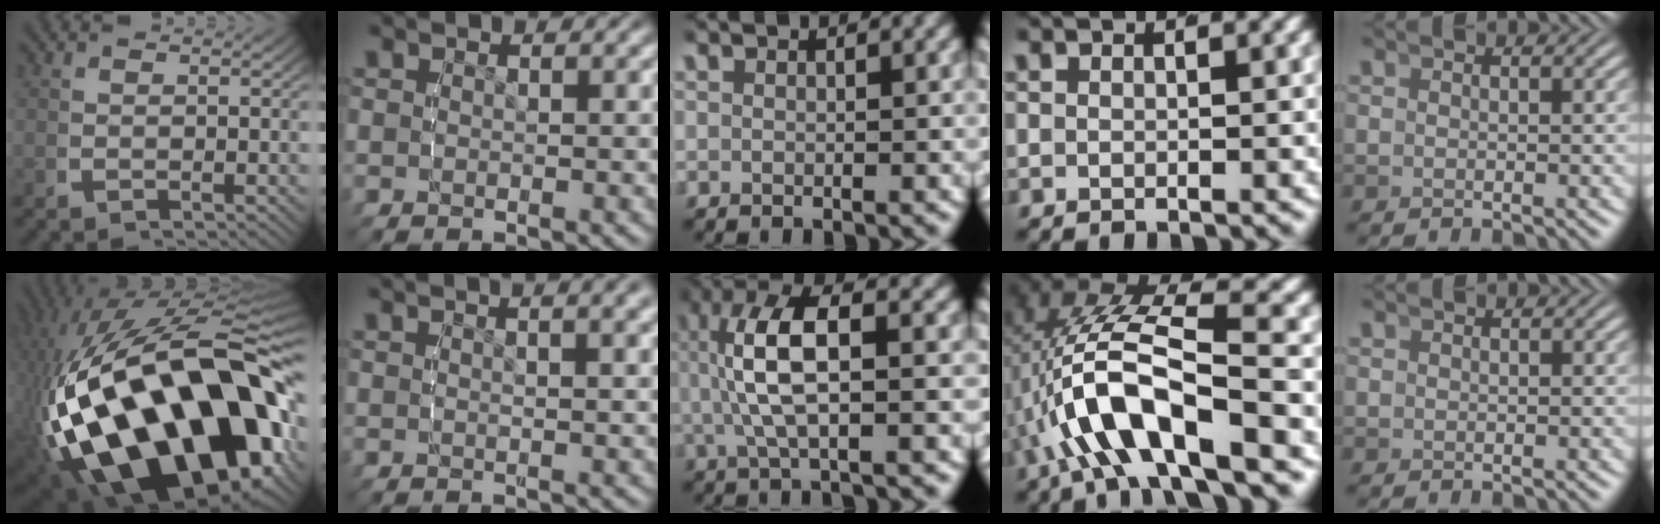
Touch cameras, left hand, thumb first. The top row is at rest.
{"thumb": {"total": 36.9, "force": [-7.1, 21.0, 29.5], "torque": [-0.564, -0.120, -0.042]}, "index": {"total": 3.9, "force": [2.4, 0.6, 3.0], "torque": [-0.027, 0.014, 0.036]}, "middle": {"total": 6.7, "force": [0.5, 2.2, 6.2], "torque": [-0.127, 0.010, 0.005]}, "ring": {"total": 9.7, "force": [-1.4, 4.4, 8.5], "torque": [-0.192, -0.015, -0.010]}, "little": {"total": 0.5, "force": [0.2, 0.5, 0.0], "torque": [-0.002, -0.009, 0.008]}}